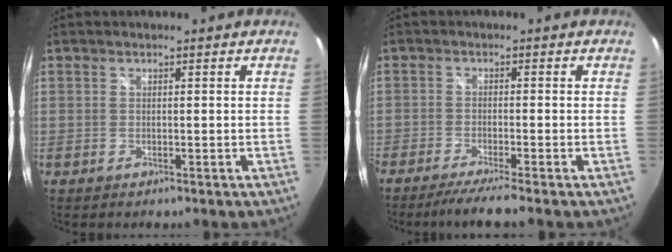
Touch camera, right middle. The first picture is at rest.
{"total": 5.4, "force": [-4.5, -0.8, 2.9], "torque": [-0.064, -0.010, -0.077]}